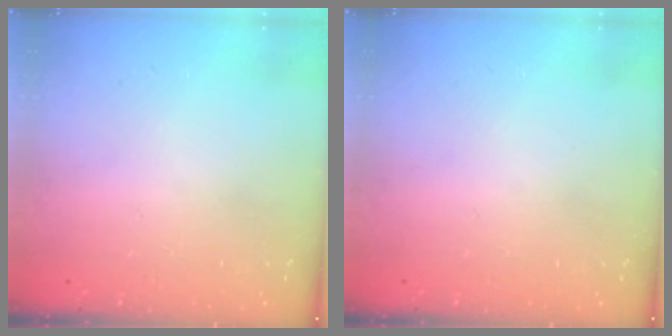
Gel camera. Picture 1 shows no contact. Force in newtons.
{"total": 0.0}